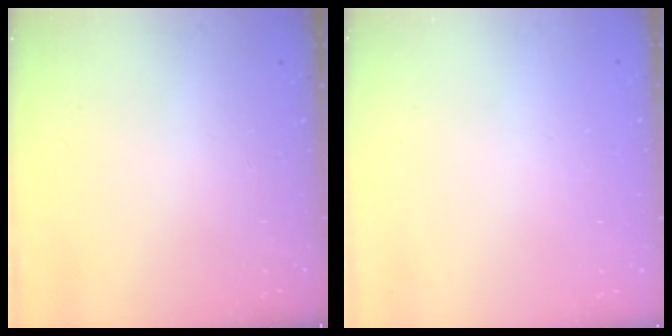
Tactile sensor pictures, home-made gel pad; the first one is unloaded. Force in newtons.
{"total": 0.0}